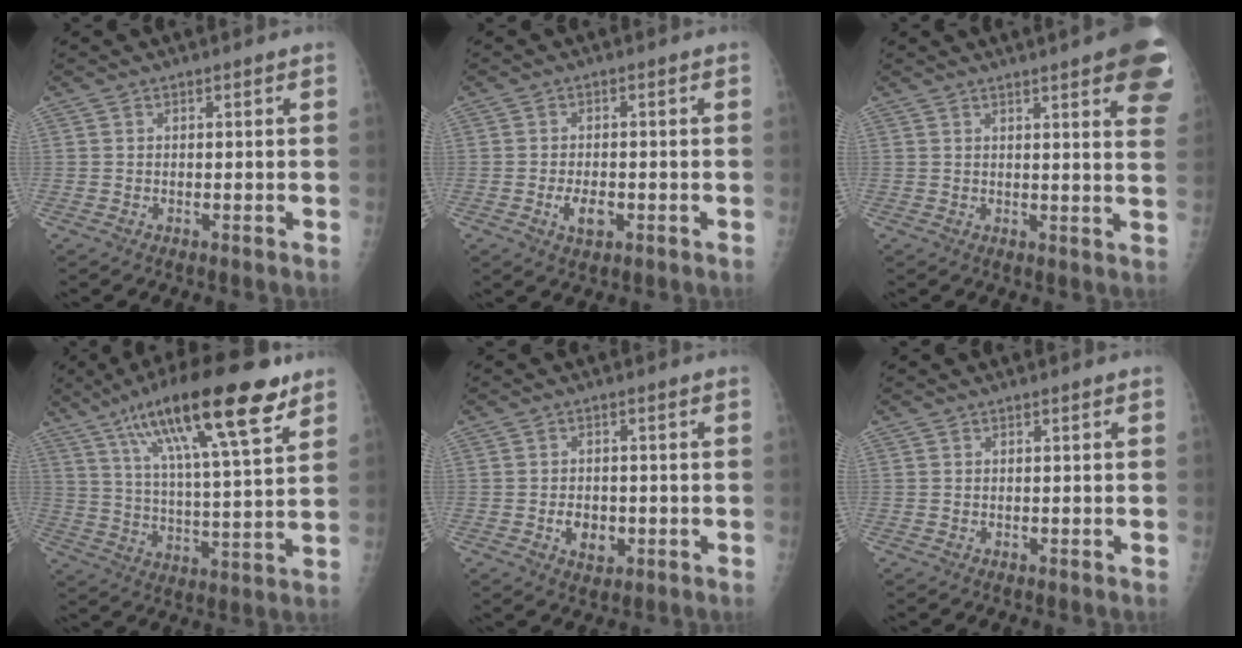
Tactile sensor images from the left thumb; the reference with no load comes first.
{"total": 3.9, "force": [-1.3, 2.3, 3.0], "torque": [-0.048, 0.000, -0.019]}
{"total": 13.6, "force": [7.5, 2.6, 11.0], "torque": [-0.114, -0.023, 0.076]}
{"total": 22.0, "force": [12.7, 5.0, 17.2], "torque": [-0.276, -0.026, 0.214]}
{"total": 4.5, "force": [-1.1, 3.3, 2.8], "torque": [-0.029, 0.003, -0.013]}
{"total": 0.0}